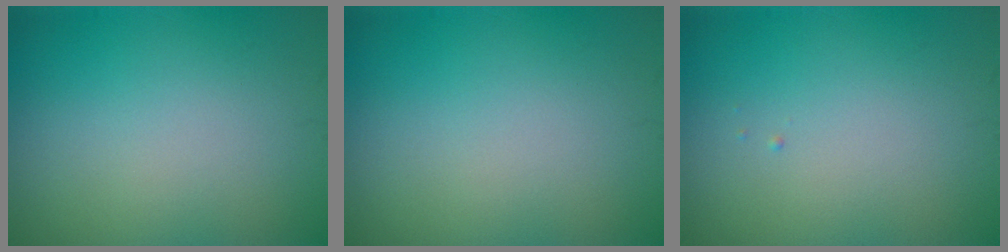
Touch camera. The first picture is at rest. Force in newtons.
{"total": 0.0}
{"total": 0.0}